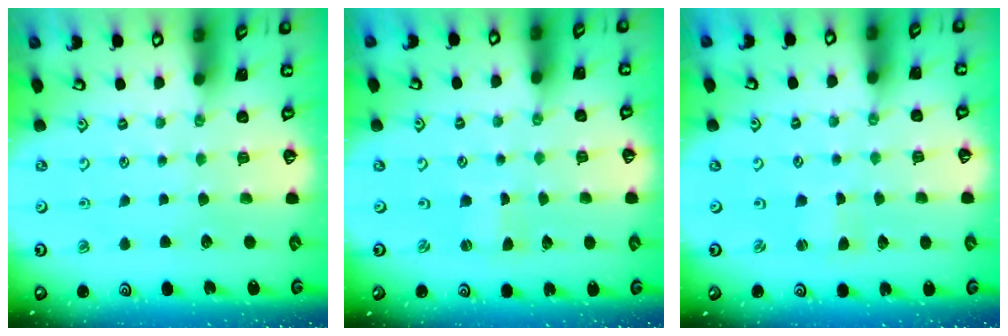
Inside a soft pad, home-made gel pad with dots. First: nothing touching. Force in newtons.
{"total": 0.0}
{"total": 1.5, "press": 1.4, "slide": 0.3}